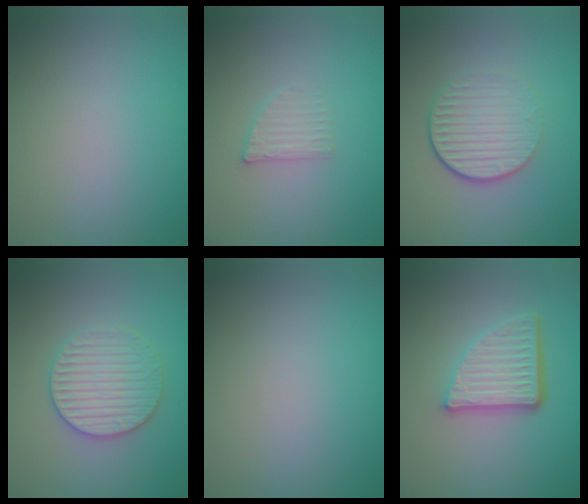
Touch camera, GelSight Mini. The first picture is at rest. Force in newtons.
{"total": 1.6, "press": 1.5, "slide": 0.3}
{"total": 4.7, "press": 2.8, "slide": 3.7}
{"total": 3.5, "press": 3.5, "slide": 0.7}
{"total": 0.0}
{"total": 5.6, "press": 3.7, "slide": 4.1}